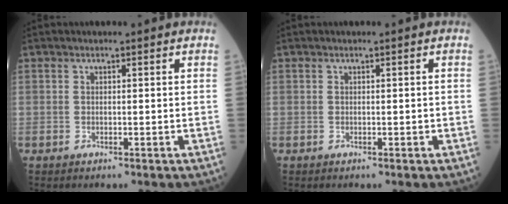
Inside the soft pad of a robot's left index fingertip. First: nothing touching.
{"total": 0.0}